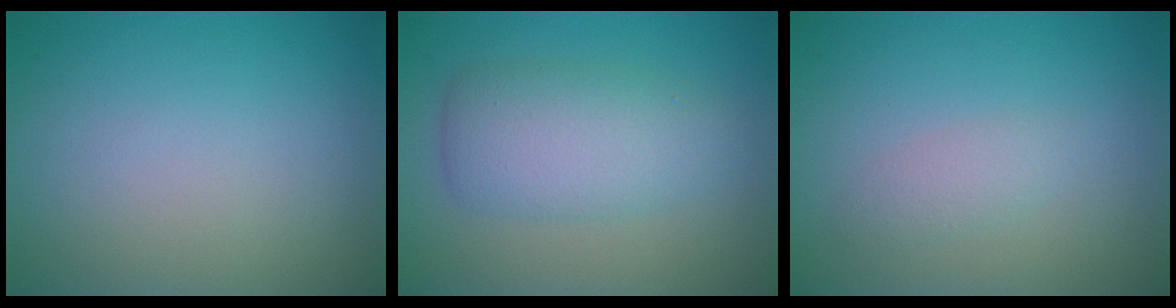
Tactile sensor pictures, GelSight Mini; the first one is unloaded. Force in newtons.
{"total": 5.0, "press": 5.0, "slide": 0.1}
{"total": 1.3, "press": 1.3, "slide": 0.1}